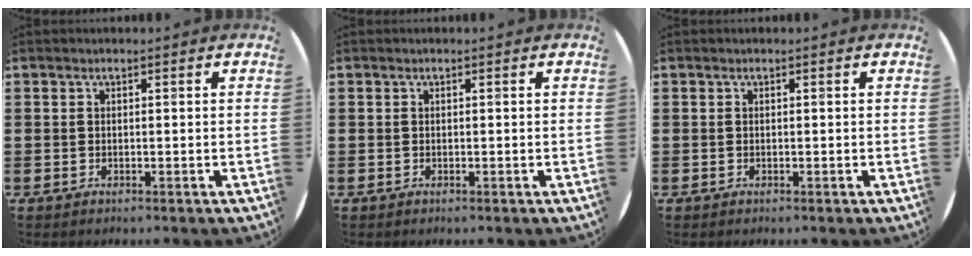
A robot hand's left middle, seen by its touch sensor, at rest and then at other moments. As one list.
[{"total": 0.0}, {"total": 0.0}]